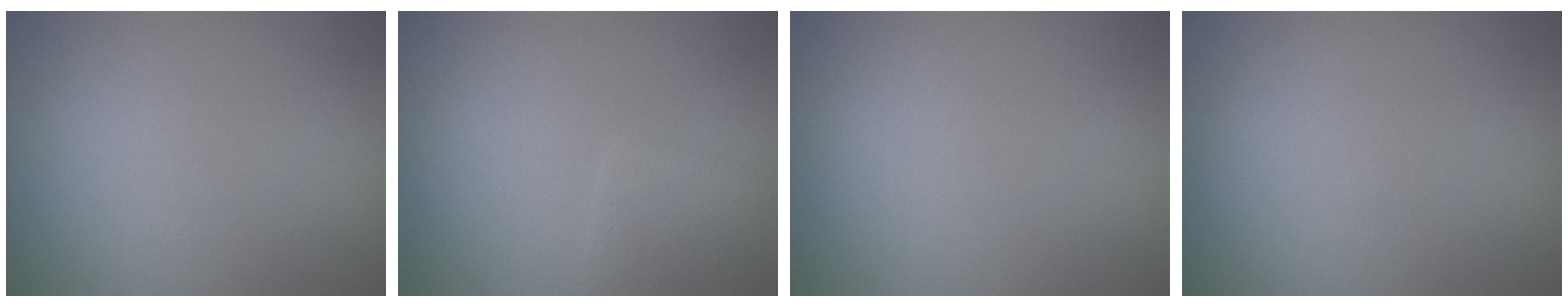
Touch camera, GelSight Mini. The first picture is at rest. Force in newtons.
{"total": 2.9, "press": 2.9, "slide": 0.2}
{"total": 0.0}
{"total": 0.0}